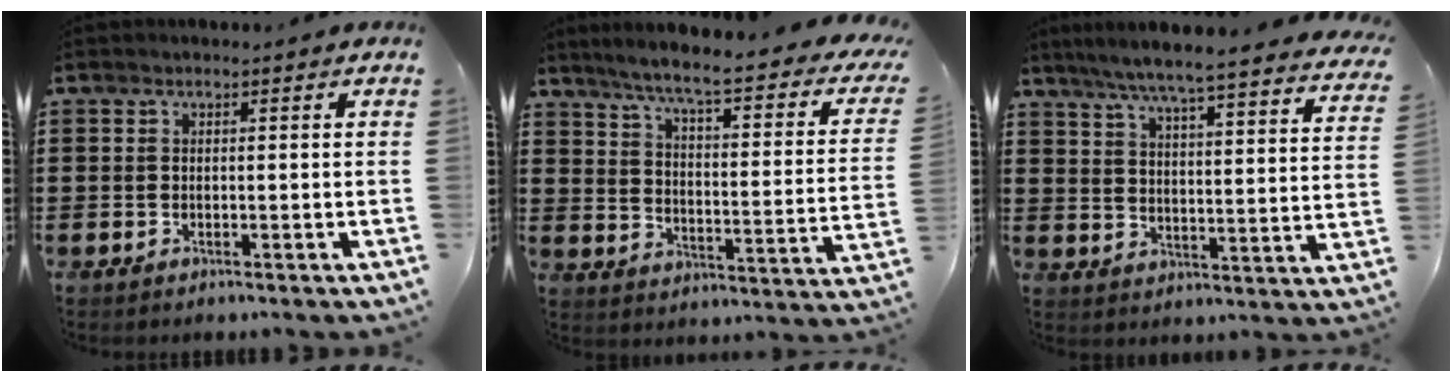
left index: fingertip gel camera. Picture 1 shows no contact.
{"total": 6.2, "force": [4.7, -0.5, 4.0], "torque": [-0.099, -0.040, 0.069]}
{"total": 5.8, "force": [5.1, -0.7, 2.8], "torque": [-0.077, -0.039, 0.080]}